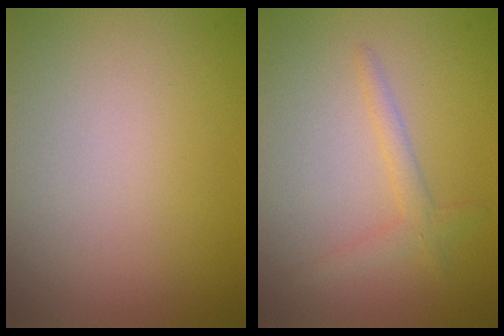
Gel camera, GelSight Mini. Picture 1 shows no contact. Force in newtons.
{"total": 1.6, "press": 1.6, "slide": 0.1}